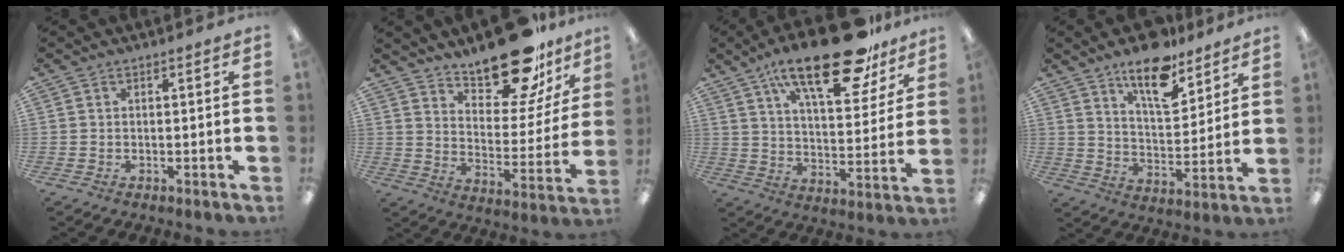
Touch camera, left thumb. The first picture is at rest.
{"total": 19.9, "force": [16.1, 6.9, 9.4], "torque": [-0.141, -0.113, 0.275]}
{"total": 23.6, "force": [15.9, 8.4, 15.3], "torque": [-0.229, -0.090, 0.261]}
{"total": 13.6, "force": [10.5, 5.0, 7.0], "torque": [-0.109, -0.062, 0.184]}